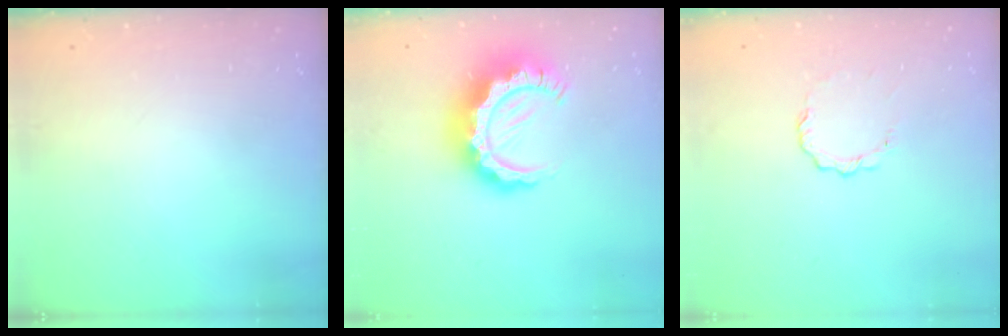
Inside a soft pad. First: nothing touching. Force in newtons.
{"total": 15.1, "press": 15.1, "slide": 1.2}
{"total": 5.4, "press": 5.3, "slide": 0.4}